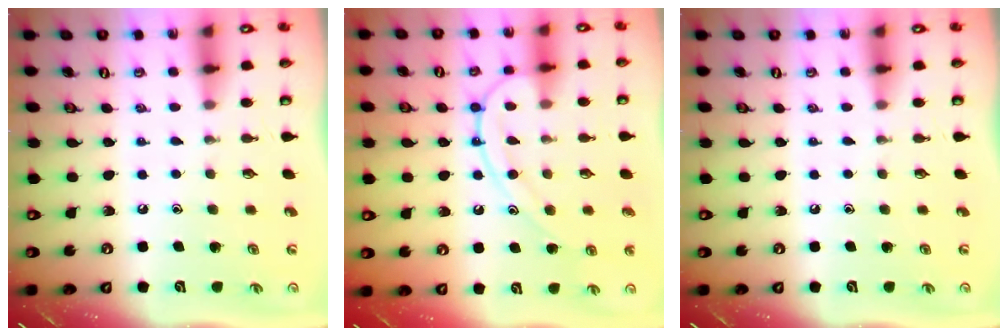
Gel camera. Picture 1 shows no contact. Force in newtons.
{"total": 11.9, "press": 11.9, "slide": 0.8}
{"total": 0.0}